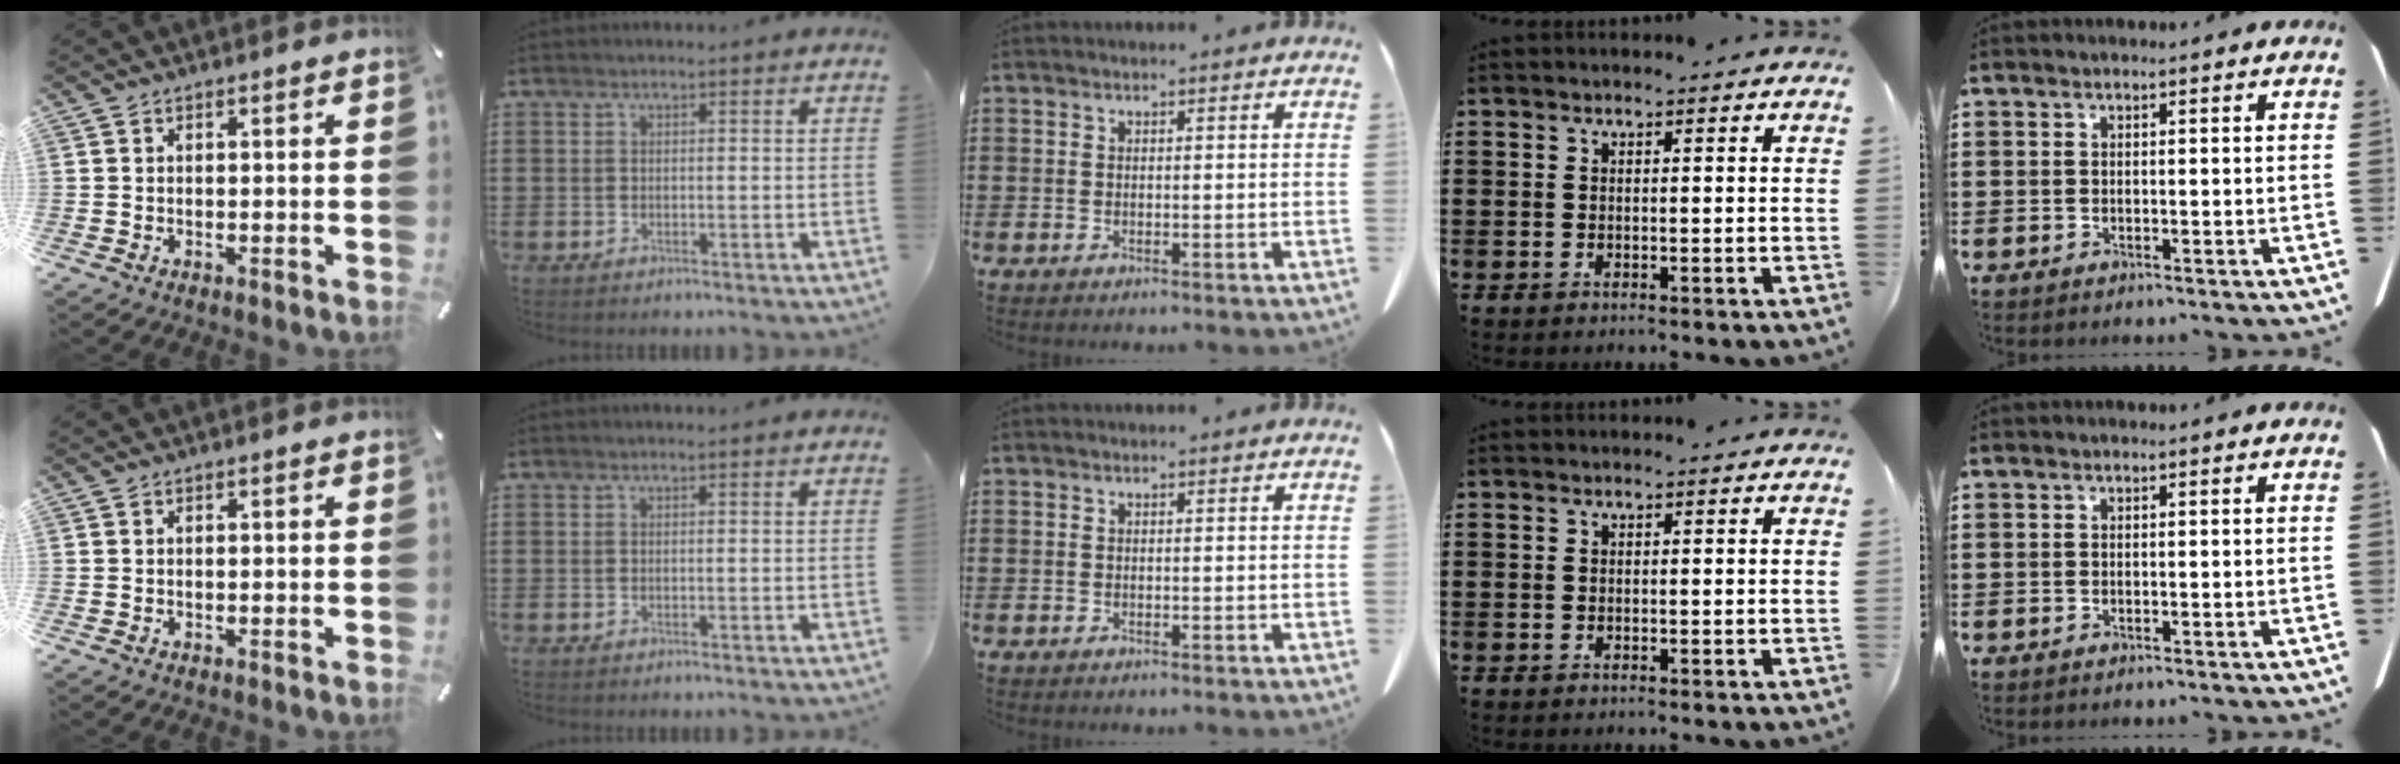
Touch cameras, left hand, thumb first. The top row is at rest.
{}